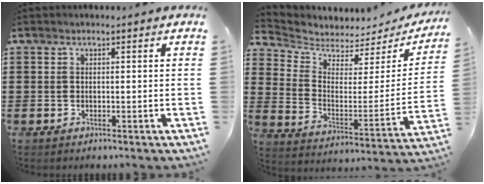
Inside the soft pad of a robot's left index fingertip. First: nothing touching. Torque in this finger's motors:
{"motor_torque": [2.14, 0.00, 0.16, 0.01]}